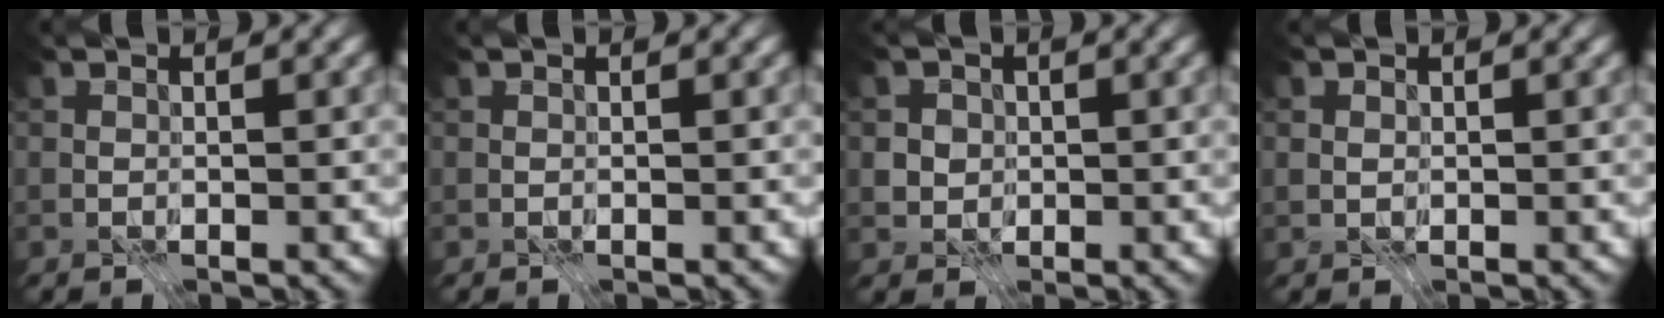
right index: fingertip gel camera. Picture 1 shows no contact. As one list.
[{"total": 0.0}, {"total": 2.4, "force": [0.1, 2.3, 0.8], "torque": [-0.012, 0.003, 0.003]}, {"total": 0.6, "force": [0.0, 0.6, 0.2], "torque": [-0.006, -0.001, -0.001]}]